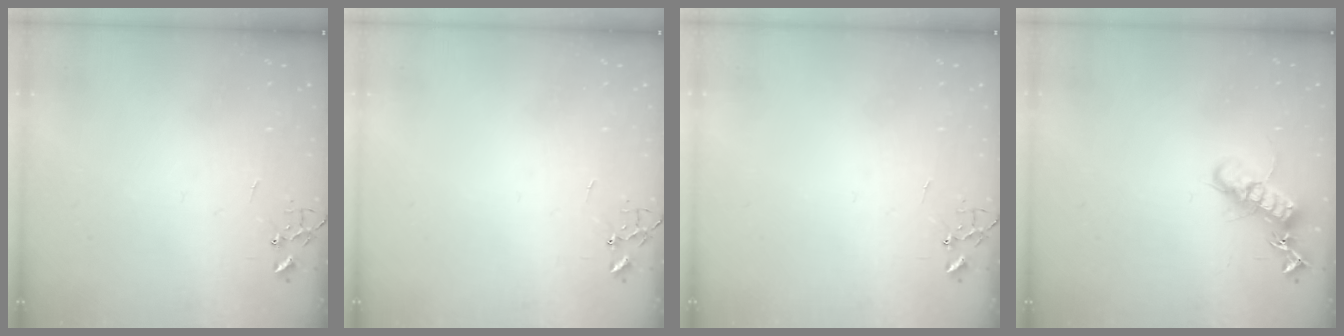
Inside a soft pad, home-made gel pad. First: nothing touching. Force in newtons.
{"total": 0.0}
{"total": 0.0}
{"total": 15.5, "press": 15.4, "slide": 1.8}